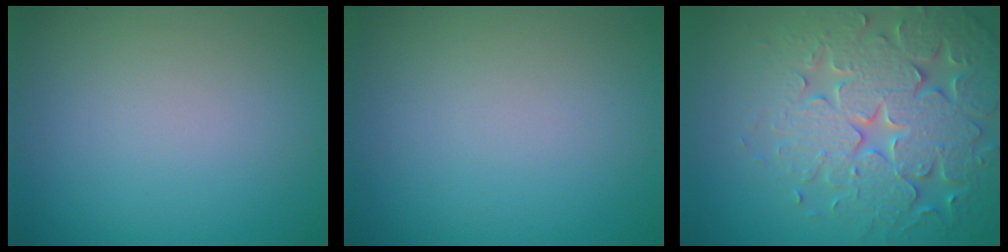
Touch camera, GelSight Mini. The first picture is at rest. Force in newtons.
{"total": 0.0}
{"total": 7.7, "press": 7.6, "slide": 1.6}